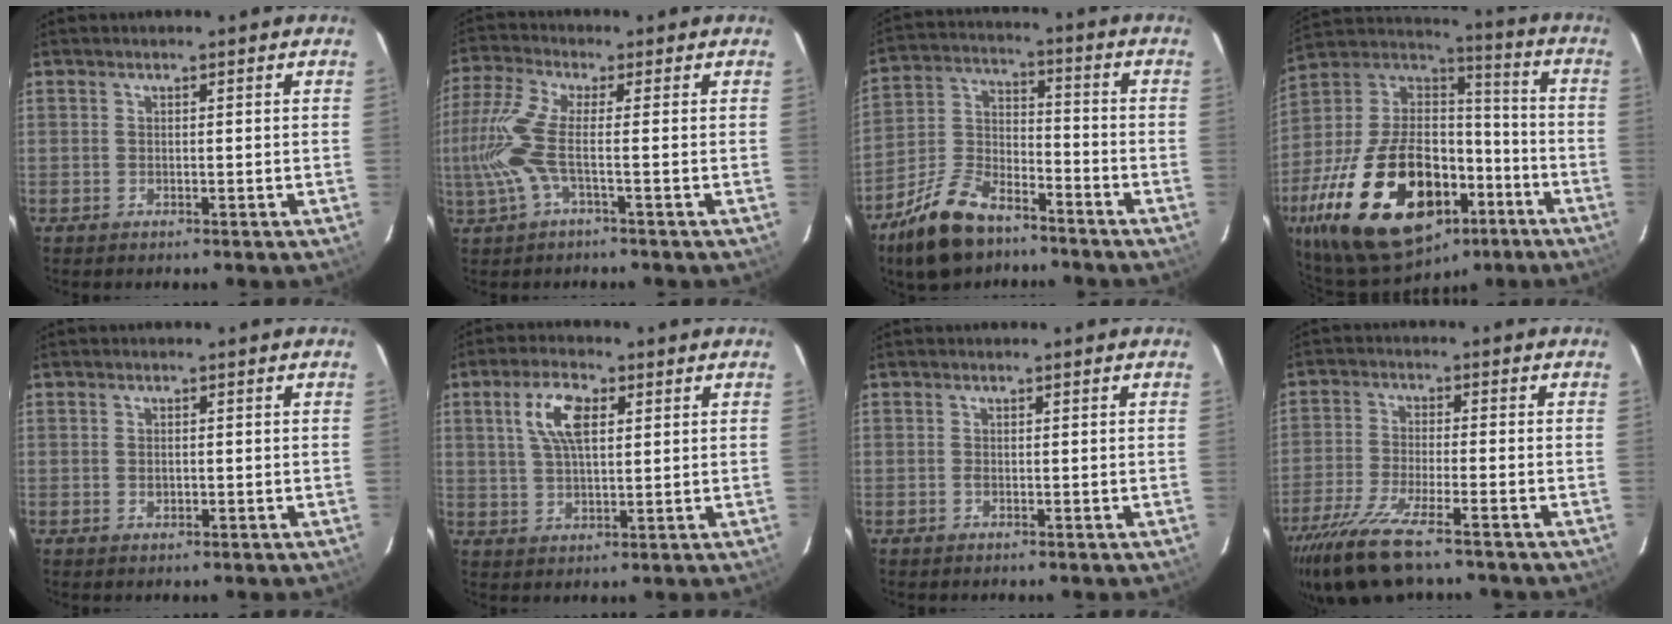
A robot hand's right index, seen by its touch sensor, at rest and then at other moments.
{"total": 9.4, "force": [-1.9, 1.2, 9.1], "torque": [-0.207, -0.005, -0.038]}
{"total": 15.2, "force": [-10.5, 7.3, 8.1], "torque": [-0.184, 0.006, -0.191]}
{"total": 31.9, "force": [-15.0, 18.1, 21.5], "torque": [-0.435, 0.003, -0.228]}
{"total": 1.1, "force": [-0.1, 0.8, 0.8], "torque": [-0.013, 0.003, -0.002]}
{"total": 7.6, "force": [2.7, 3.3, 6.4], "torque": [-0.123, 0.013, 0.052]}
{"total": 0.5, "force": [-0.1, 0.2, 0.5], "torque": [-0.011, 0.000, -0.003]}
{"total": 12.9, "force": [-9.6, 2.1, 8.2], "torque": [-0.186, -0.045, -0.180]}